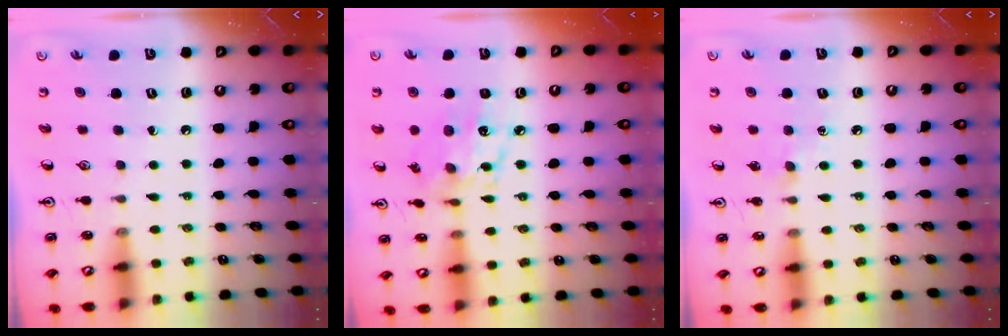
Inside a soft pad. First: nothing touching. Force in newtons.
{"total": 8.8, "press": 8.8, "slide": 0.5}
{"total": 4.1, "press": 4.1, "slide": 0.6}